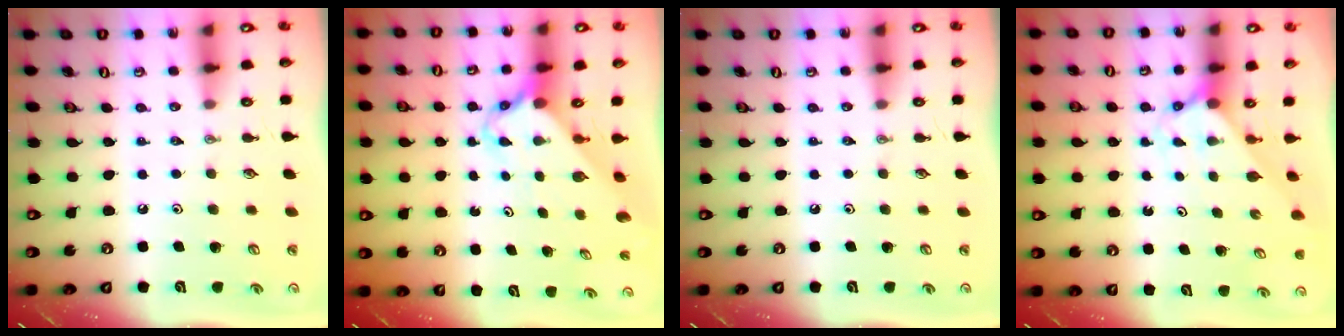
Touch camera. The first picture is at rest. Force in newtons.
{"total": 2.6, "press": 2.6, "slide": 0.2}
{"total": 0.0}
{"total": 2.5, "press": 2.5, "slide": 0.2}